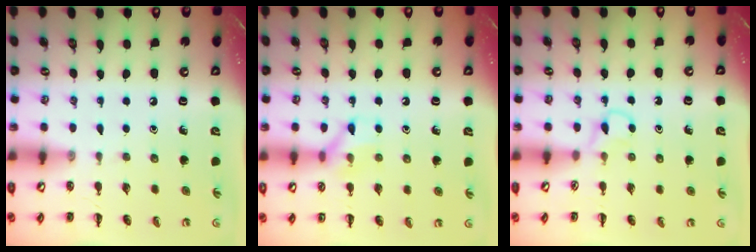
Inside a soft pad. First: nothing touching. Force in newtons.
{"total": 8.1, "press": 8.1, "slide": 0.7}
{"total": 3.2, "press": 3.0, "slide": 1.1}